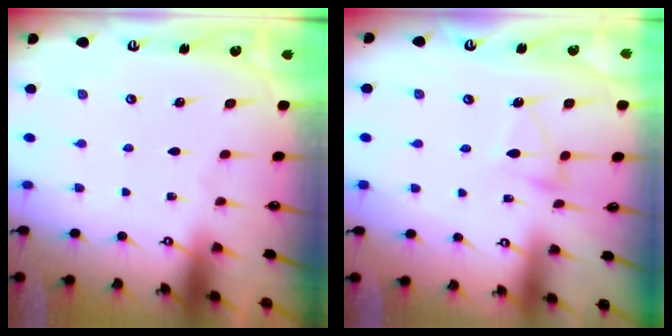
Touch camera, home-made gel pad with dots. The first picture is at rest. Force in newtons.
{"total": 5.9, "press": 5.9, "slide": 0.6}